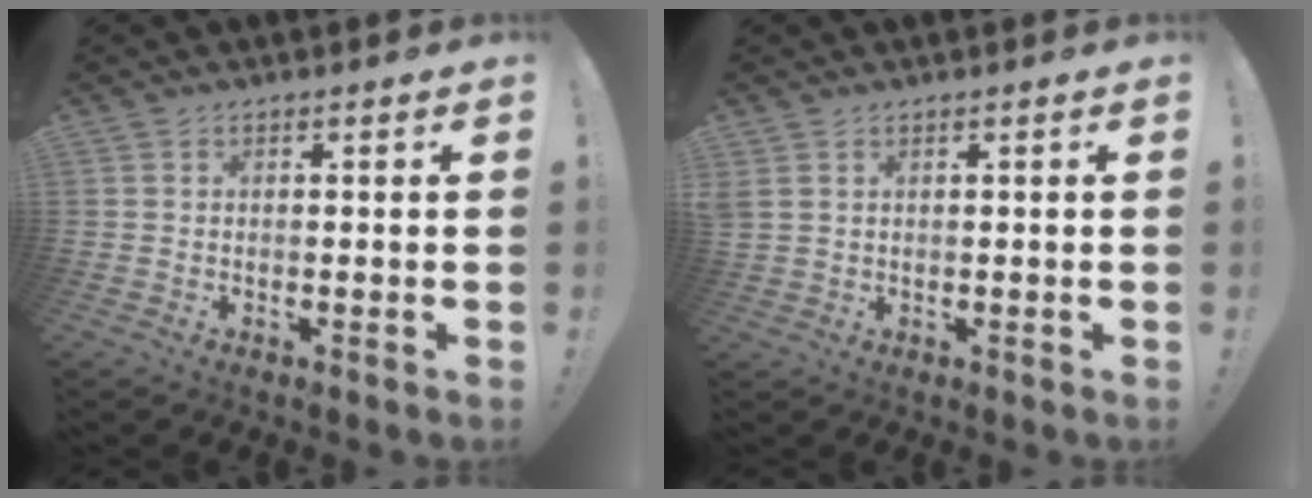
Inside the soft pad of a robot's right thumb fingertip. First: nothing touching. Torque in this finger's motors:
{"motor_torque": [0.18, 0.21, 0.88, 0.43, 0.07]}